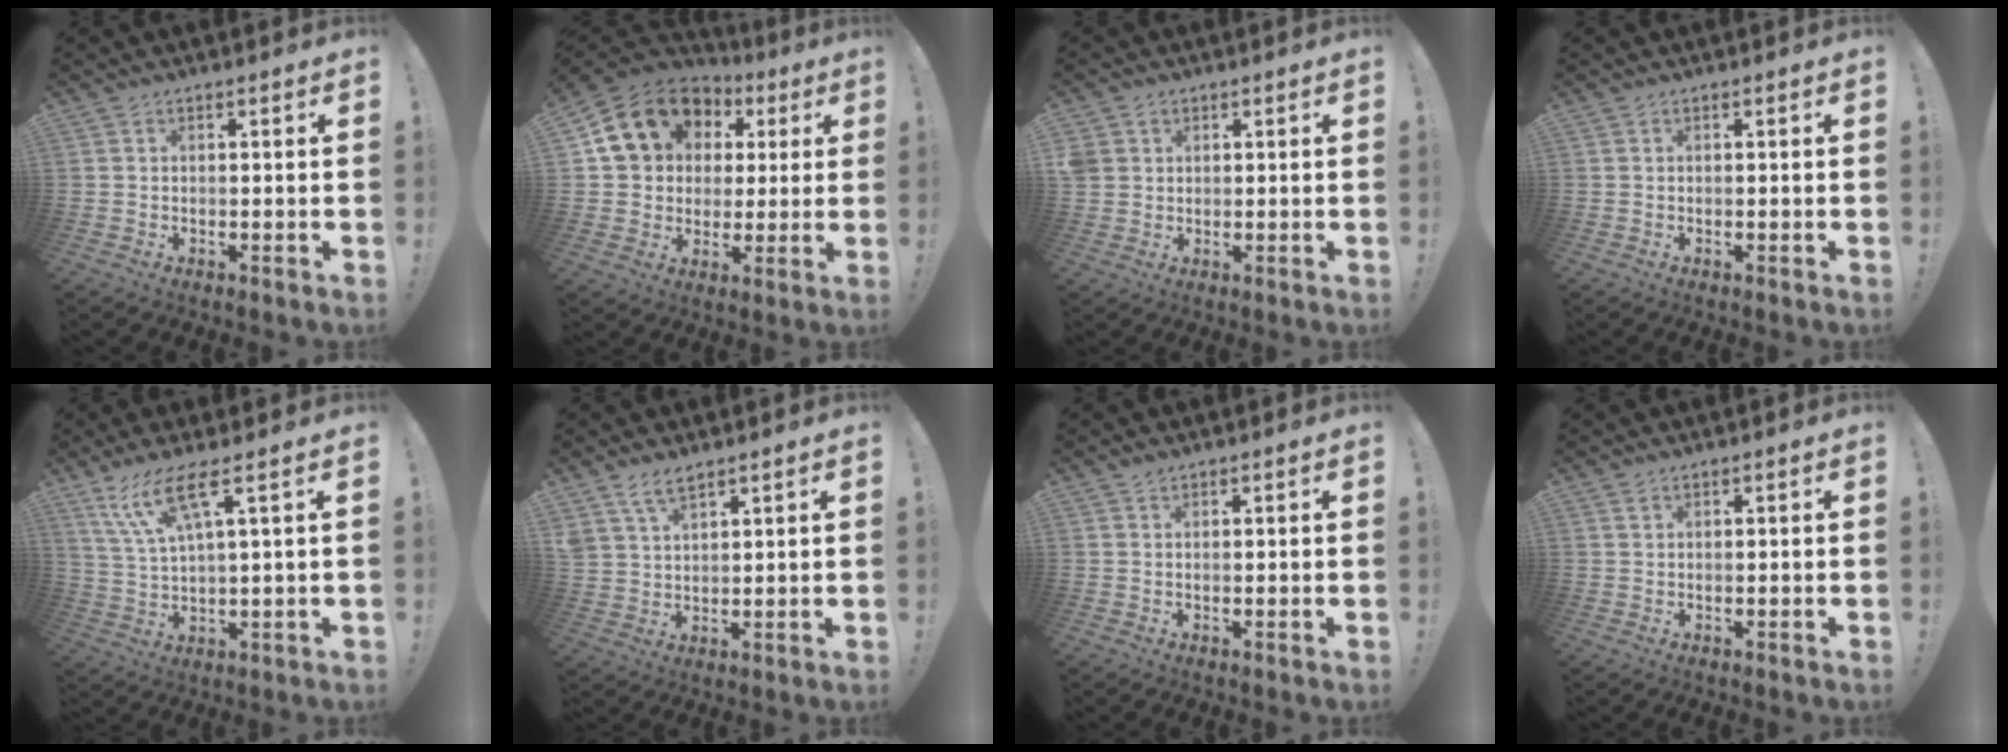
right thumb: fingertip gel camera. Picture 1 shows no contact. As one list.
[{"total": 17.0, "force": [6.6, 13.8, 7.5], "torque": [-0.110, -0.026, 0.141]}, {"total": 3.6, "force": [1.5, 3.1, 1.1], "torque": [-0.021, 0.002, 0.032]}, {"total": 0.0}, {"total": 10.5, "force": [5.8, 1.8, 8.6], "torque": [-0.167, -0.017, 0.102]}, {"total": 6.0, "force": [4.6, 2.4, 3.1], "torque": [-0.058, -0.020, 0.087]}, {"total": 0.9, "force": [0.8, 0.3, 0.3], "torque": [0.000, -0.002, 0.013]}, {"total": 1.1, "force": [0.8, 0.6, 0.5], "torque": [-0.005, -0.002, 0.013]}]